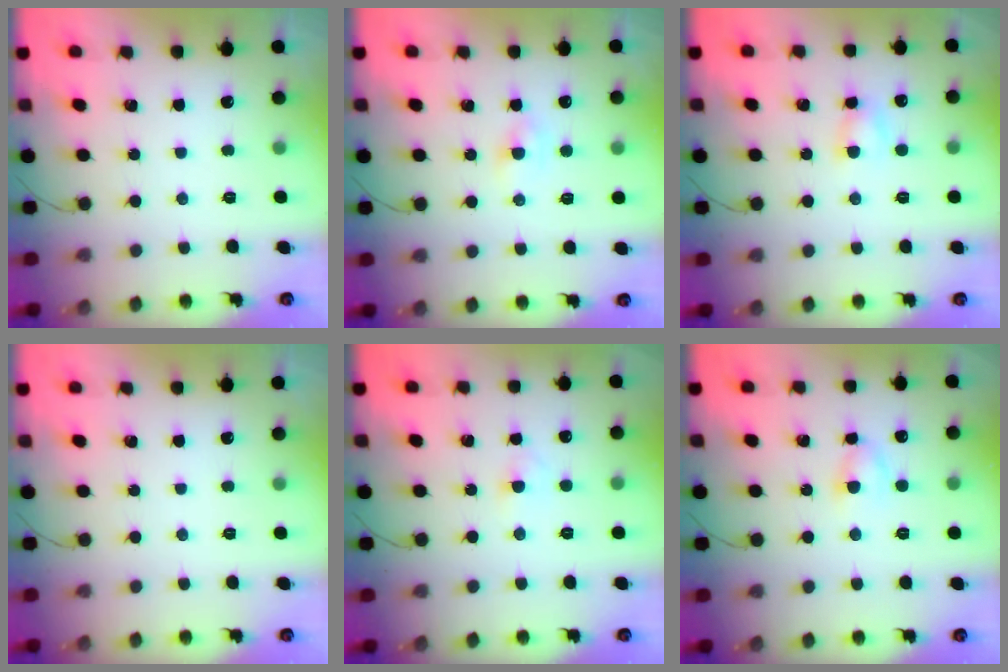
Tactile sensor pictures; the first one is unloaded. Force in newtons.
{"total": 1.8, "press": 1.7, "slide": 0.7}
{"total": 4.0, "press": 3.9, "slide": 0.9}
{"total": 0.0}
{"total": 2.3, "press": 2.1, "slide": 1.0}
{"total": 3.9, "press": 3.7, "slide": 1.3}